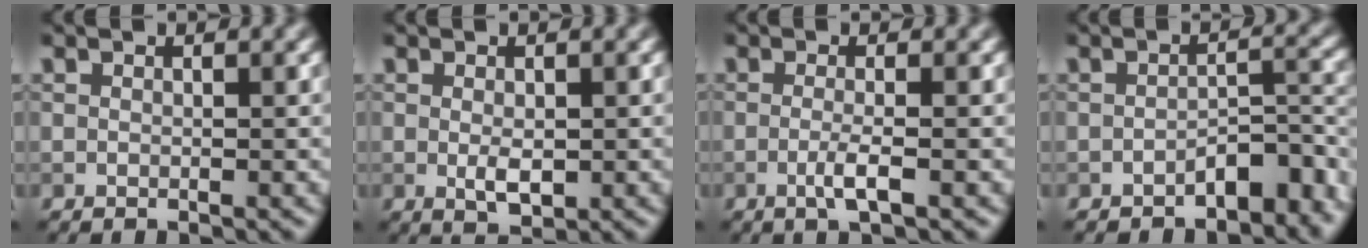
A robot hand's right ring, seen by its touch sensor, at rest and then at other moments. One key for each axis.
{"total": 2.0, "fx": -0.1, "fy": 1.0, "fz": 1.7, "tx": -0.033, "ty": -0.006, "tz": 0.002}
{"total": 2.1, "fx": -0.6, "fy": 0.4, "fz": 2.0, "tx": -0.038, "ty": -0.002, "tz": -0.017}
{"total": 4.3, "fx": -2.8, "fy": 1.7, "fz": 2.7, "tx": -0.028, "ty": 0.009, "tz": -0.044}